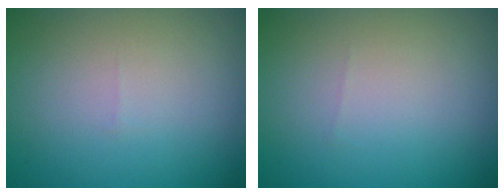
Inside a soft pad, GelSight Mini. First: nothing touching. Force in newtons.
{"total": 0.0}